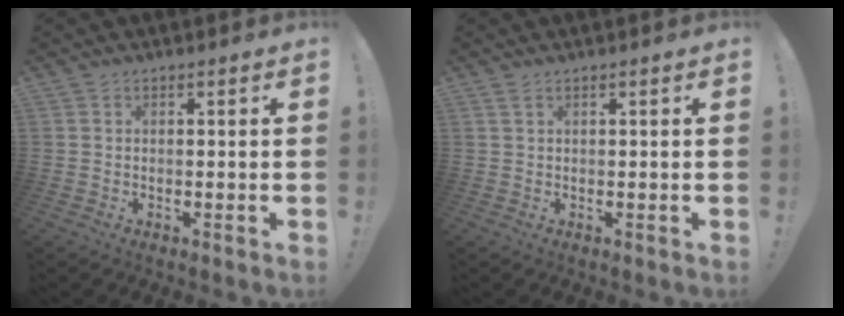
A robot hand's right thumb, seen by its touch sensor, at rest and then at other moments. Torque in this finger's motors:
{"motor_torque": [-0.17, 0.01, -0.20, 0.03, 0.07]}